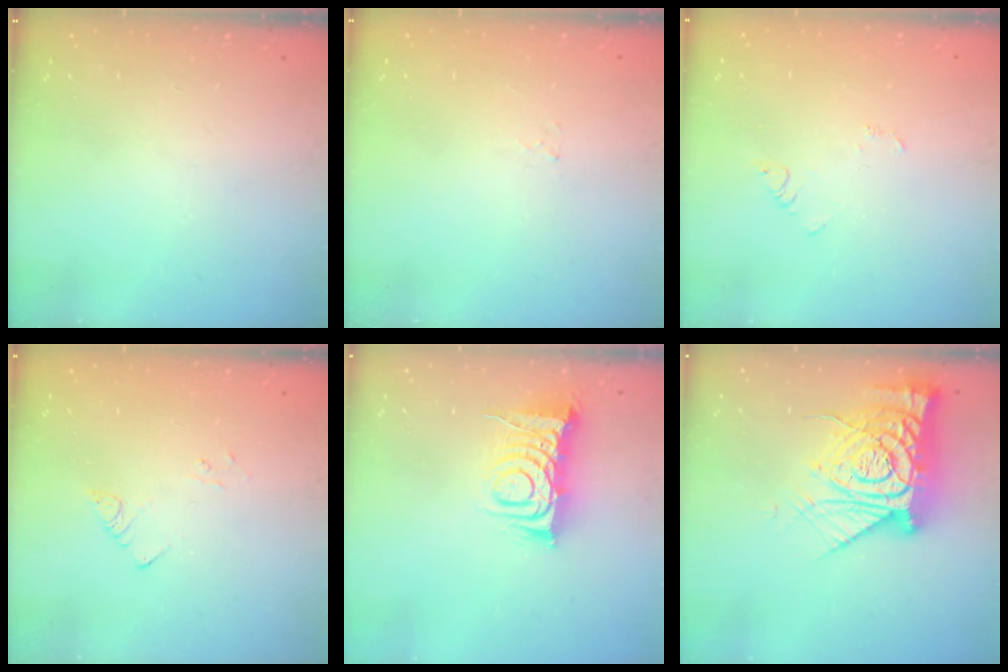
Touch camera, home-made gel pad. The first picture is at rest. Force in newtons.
{"total": 1.5, "press": 1.5, "slide": 0.2}
{"total": 2.9, "press": 2.9, "slide": 0.3}
{"total": 5.3, "press": 5.2, "slide": 0.6}
{"total": 9.8, "press": 9.8, "slide": 1.1}
{"total": 22.0, "press": 21.9, "slide": 2.2}